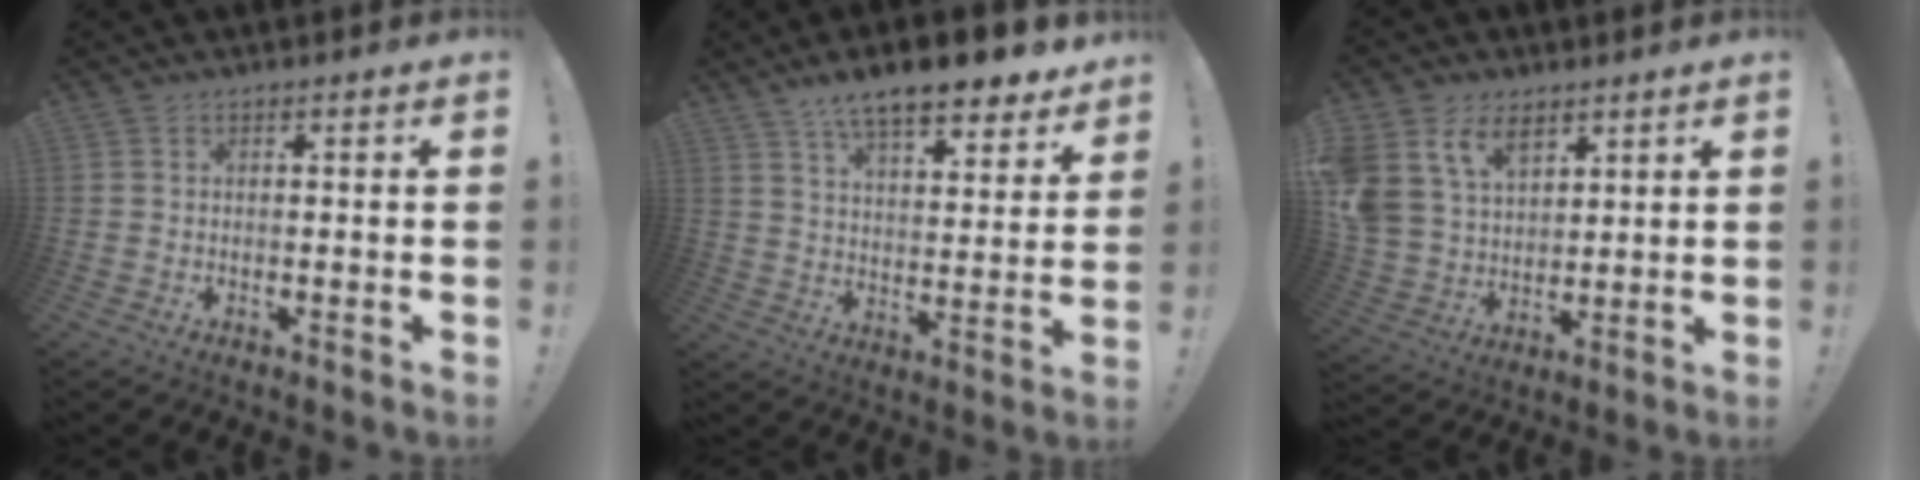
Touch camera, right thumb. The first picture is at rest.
{"total": 13.0, "force": [9.9, 3.9, 7.5], "torque": [-0.119, -0.069, 0.169]}
{"total": 13.2, "force": [7.9, 8.6, 6.2], "torque": [-0.131, -0.038, 0.156]}